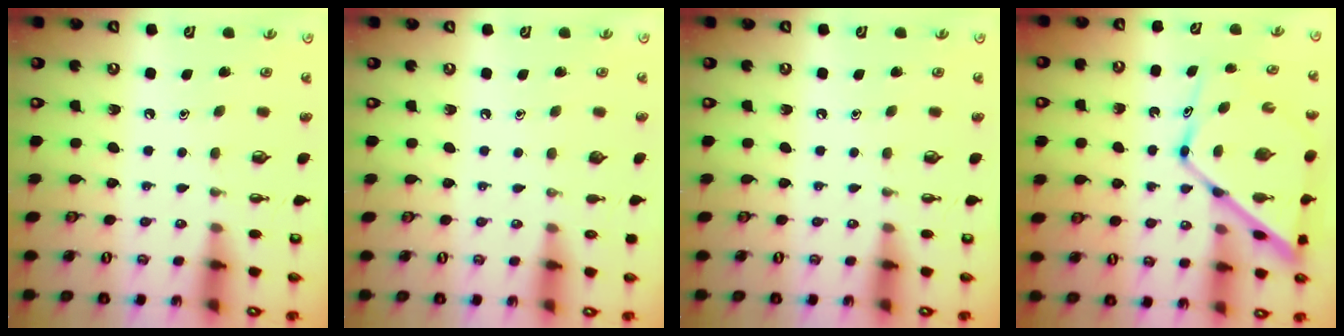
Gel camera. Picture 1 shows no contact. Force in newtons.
{"total": 0.0}
{"total": 0.0}
{"total": 16.5, "press": 16.4, "slide": 1.4}